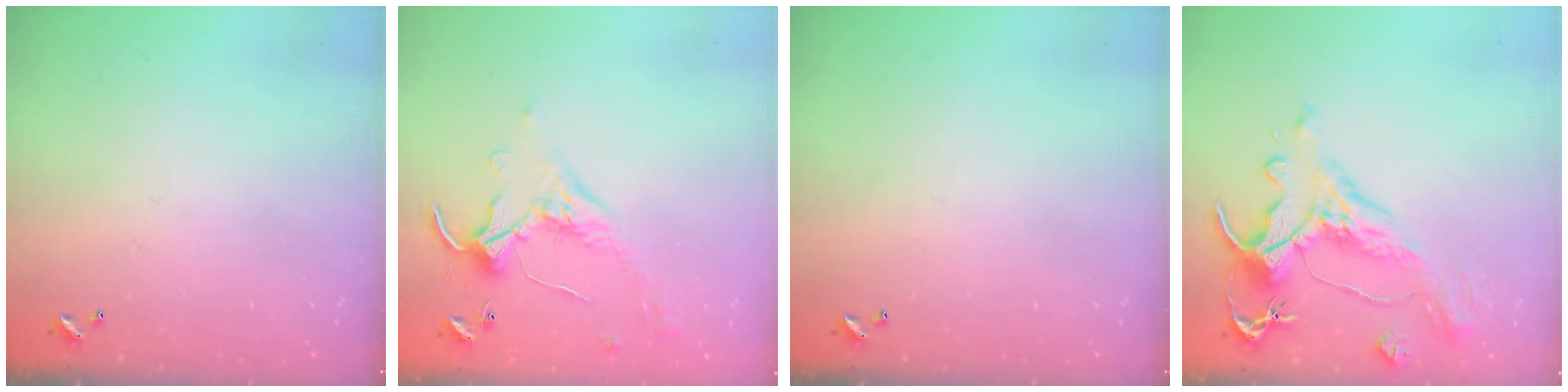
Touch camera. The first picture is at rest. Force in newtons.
{"total": 0.7, "press": 0.6, "slide": 0.4}
{"total": 0.0}
{"total": 1.6, "press": 0.7, "slide": 1.4}